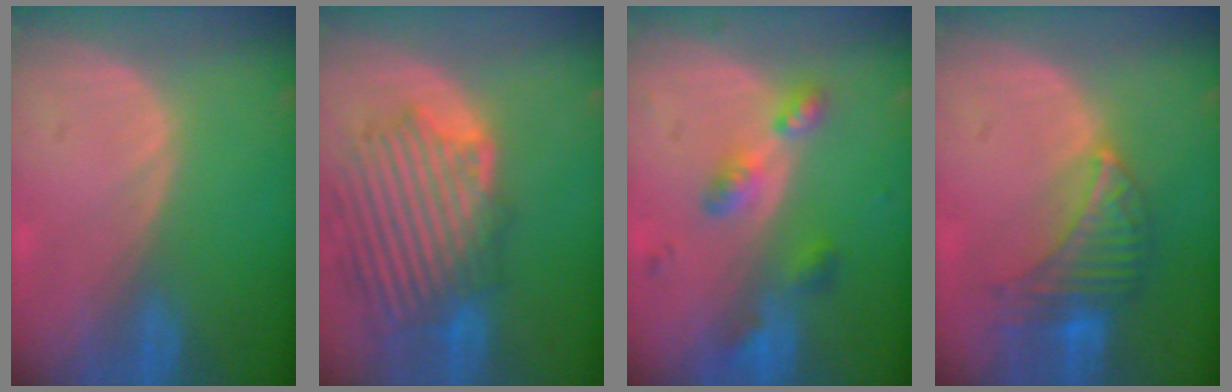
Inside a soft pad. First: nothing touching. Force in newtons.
{"total": 10.9, "press": 10.5, "slide": 2.9}
{"total": 5.3, "press": 5.2, "slide": 0.9}
{"total": 7.1, "press": 6.7, "slide": 2.4}